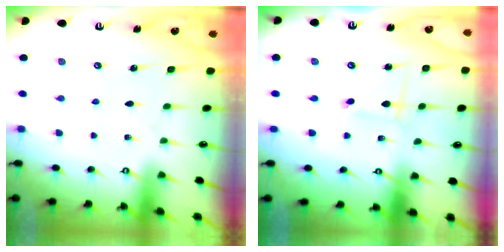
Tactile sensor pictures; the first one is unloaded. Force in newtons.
{"total": 1.3, "press": 1.3, "slide": 0.1}